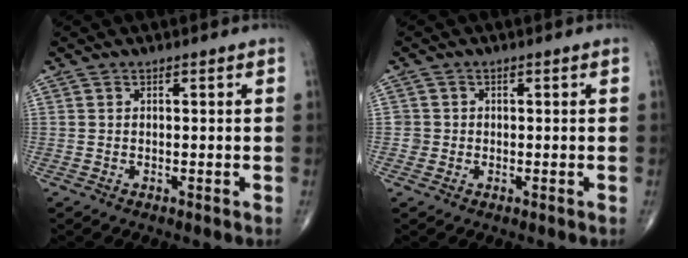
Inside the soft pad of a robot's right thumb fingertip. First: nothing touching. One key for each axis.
{"total": 1.6, "fx": -0.2, "fy": 1.6, "fz": -0.1, "tx": 0.014, "ty": 0.008, "tz": -0.007}